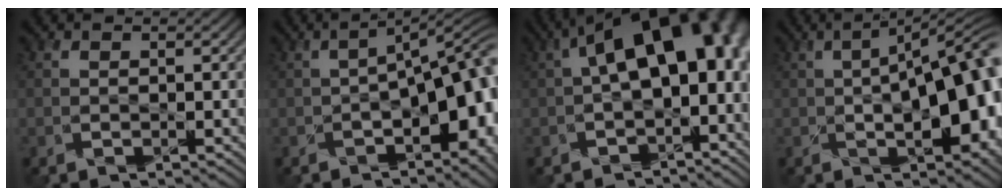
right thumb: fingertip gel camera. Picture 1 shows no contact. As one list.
[{"total": 10.5, "force": [-2.7, 4.3, 9.2], "torque": [-0.114, -0.016, -0.026]}, {"total": 14.0, "force": [0.9, 7.9, 11.6], "torque": [-0.171, 0.001, 0.027]}, {"total": 16.0, "force": [-1.5, 6.6, 14.5], "torque": [-0.183, -0.010, -0.013]}]